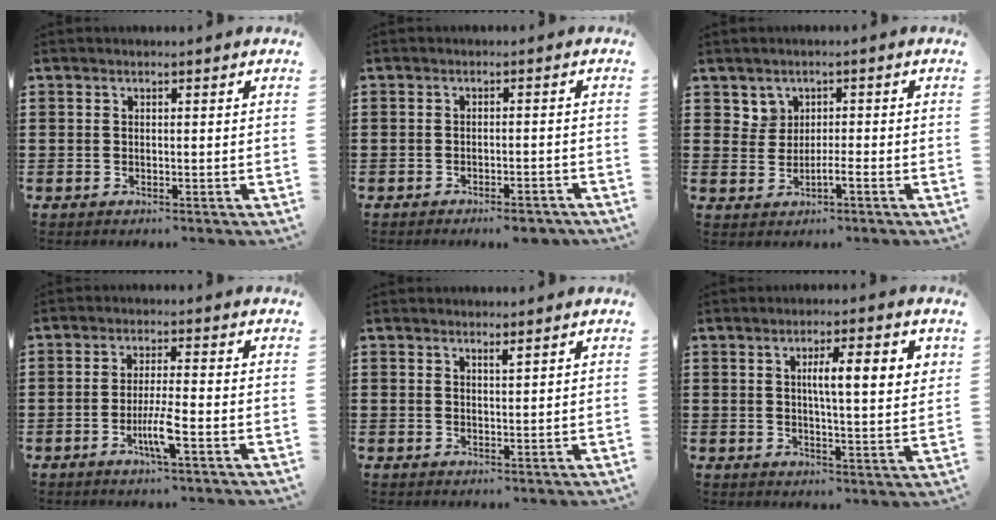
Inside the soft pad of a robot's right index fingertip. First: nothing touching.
{"total": 3.8, "force": [-3.5, 0.0, 1.3], "torque": [-0.023, -0.002, -0.069]}
{"total": 1.7, "force": [-0.1, 1.3, 1.2], "torque": [-0.029, 0.002, -0.003]}
{"total": 5.0, "force": [-2.2, 0.3, 4.5], "torque": [-0.088, -0.014, -0.041]}
{"total": 1.1, "force": [1.0, 0.0, 0.5], "torque": [-0.011, -0.001, 0.018]}
{"total": 7.2, "force": [1.9, 1.4, 6.8], "torque": [-0.117, -0.002, 0.024]}